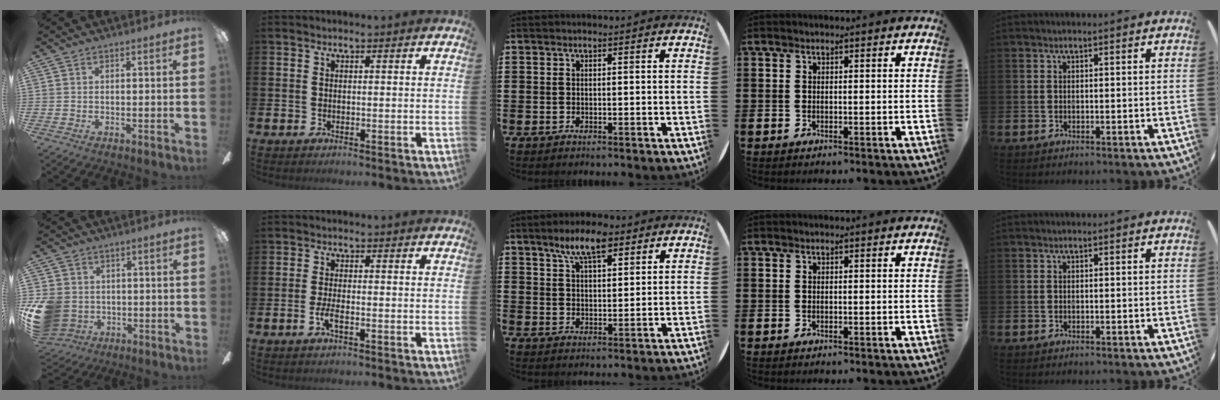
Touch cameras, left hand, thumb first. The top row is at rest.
{"thumb": {"total": 12.0, "force": [-2.0, 10.3, 5.7], "torque": [-0.151, 0.018, -0.032]}, "index": {"total": 2.1, "force": [-0.8, 0.4, 1.8], "torque": [-0.035, 0.001, -0.015]}, "middle": {"total": 6.9, "force": [4.9, 2.5, 4.1], "torque": [-0.075, -0.008, 0.084]}}